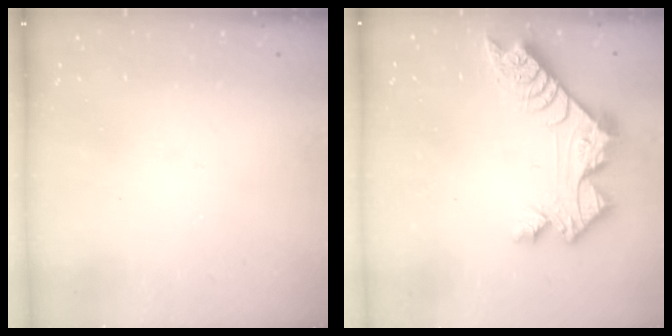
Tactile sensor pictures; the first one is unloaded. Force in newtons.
{"total": 11.8, "press": 11.7, "slide": 0.8}